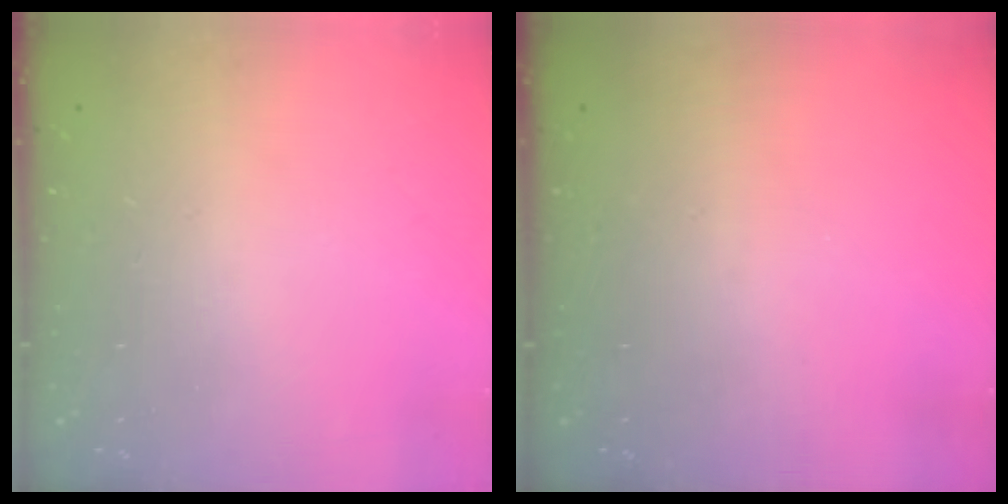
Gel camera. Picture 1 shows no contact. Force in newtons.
{"total": 0.0}